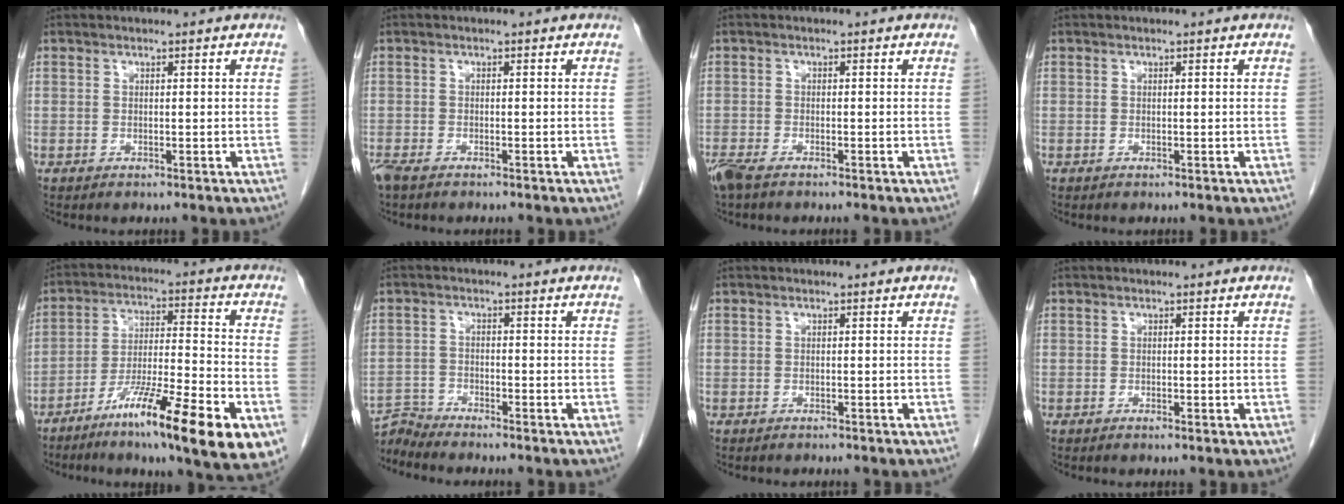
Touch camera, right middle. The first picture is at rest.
{"total": 2.7, "force": [-2.2, 0.7, 1.5], "torque": [-0.031, -0.008, -0.039]}
{"total": 3.7, "force": [-2.8, 0.9, 2.1], "torque": [-0.047, -0.011, -0.052]}
{"total": 0.0}
{"total": 18.8, "force": [-9.9, 1.4, 15.9], "torque": [-0.227, -0.025, -0.159]}
{"total": 3.7, "force": [-3.4, -1.1, -0.9], "torque": [0.017, -0.012, -0.065]}
{"total": 0.7, "force": [-0.7, 0.1, 0.1], "torque": [-0.003, 0.000, -0.010]}
{"total": 0.6, "force": [-0.3, 0.2, 0.5], "torque": [-0.010, 0.000, -0.004]}